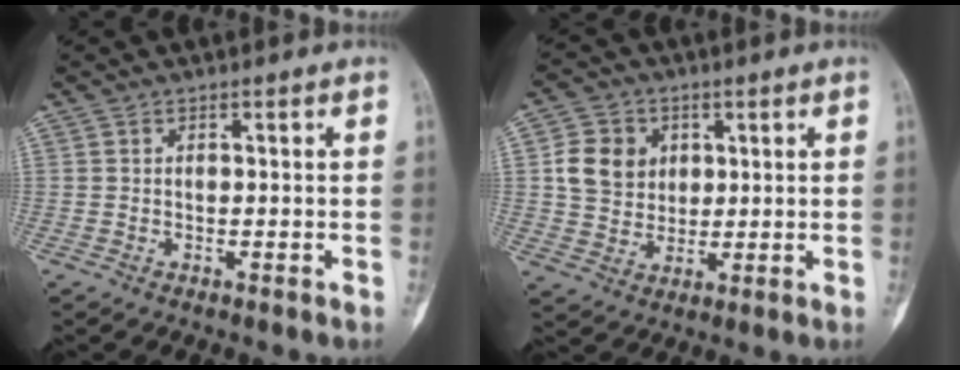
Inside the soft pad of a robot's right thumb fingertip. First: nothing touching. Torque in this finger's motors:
{"motor_torque": [0.08, 0.54, 0.12, -0.08, 0.02]}